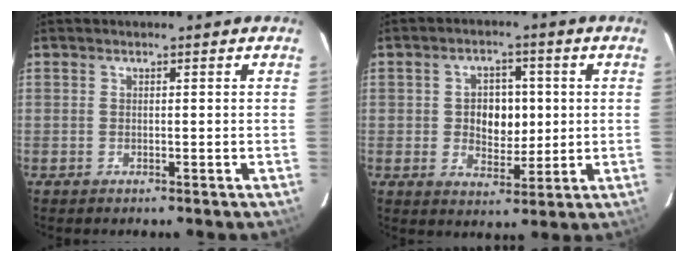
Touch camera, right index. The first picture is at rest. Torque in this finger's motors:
{"motor_torque": [0.01, 0.06, 0.02, 0.01]}